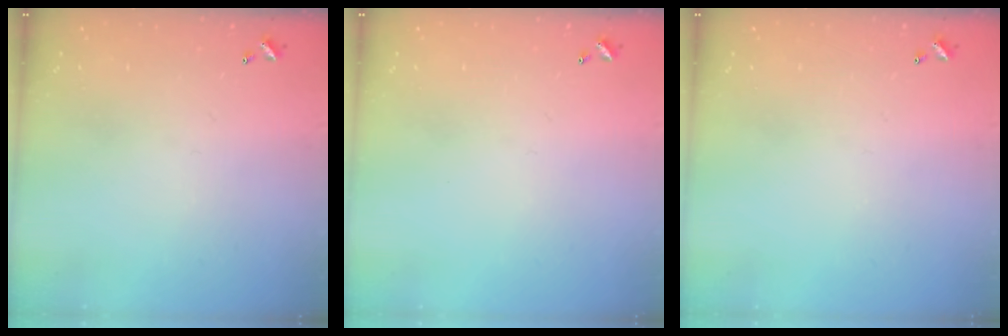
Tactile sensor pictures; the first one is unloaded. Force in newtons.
{"total": 0.0}
{"total": 0.0}